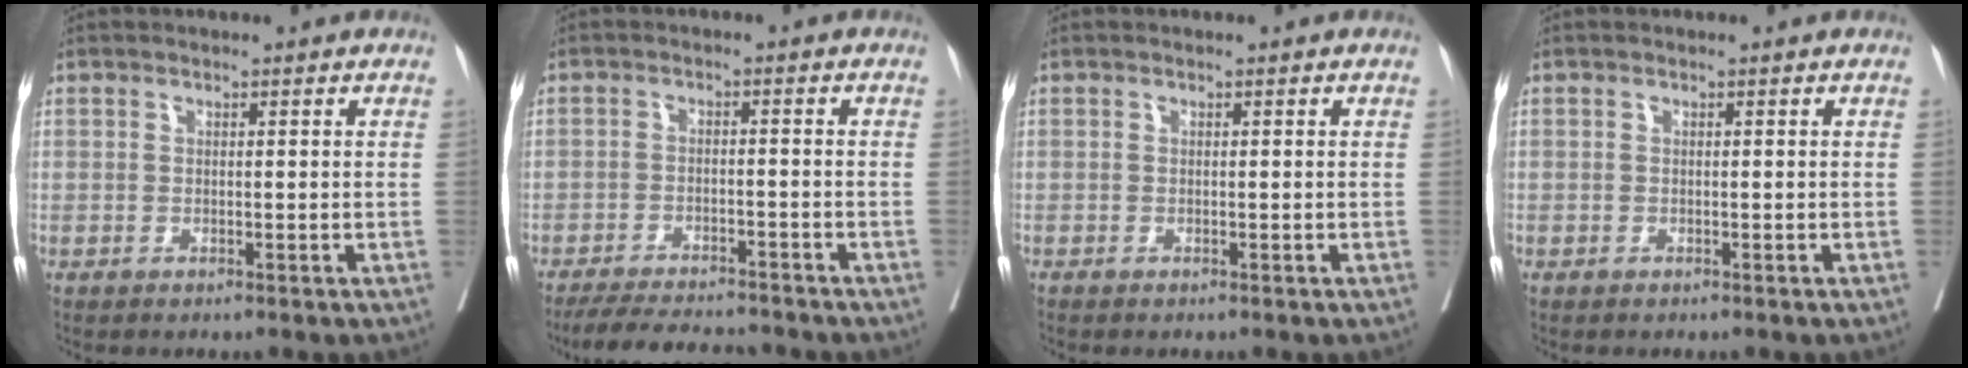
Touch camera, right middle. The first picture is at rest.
{"total": 10.1, "force": [-9.3, 1.6, 3.5], "torque": [-0.050, -0.005, -0.135]}
{"total": 0.0}
{"total": 0.7, "force": [-0.2, 0.6, -0.1], "torque": [0.005, 0.009, -0.006]}